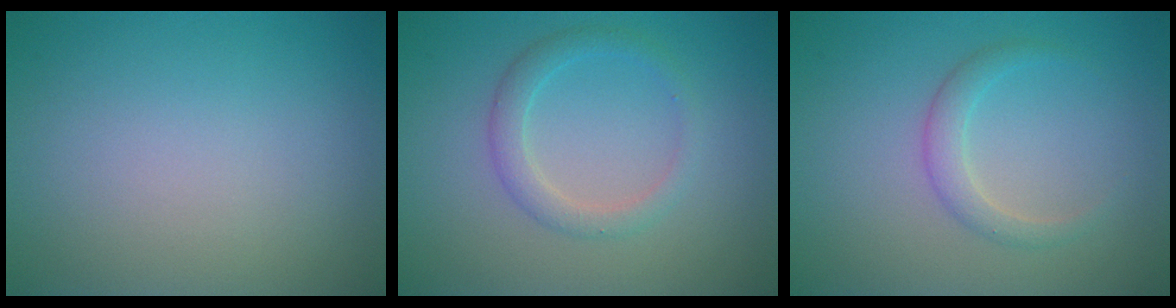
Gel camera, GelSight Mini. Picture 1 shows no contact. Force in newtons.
{"total": 2.2, "press": 2.2, "slide": 0.0}
{"total": 1.9, "press": 1.9, "slide": 0.1}